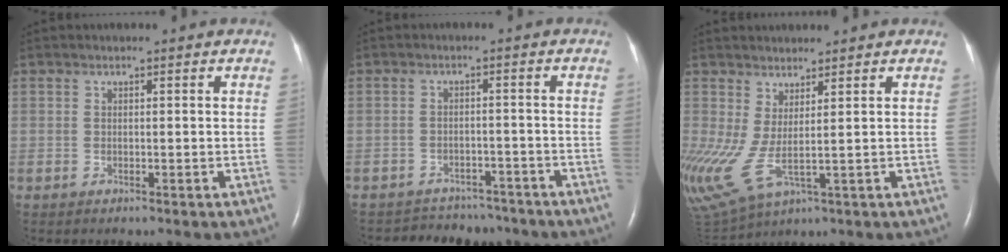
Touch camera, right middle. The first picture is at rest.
{"total": 7.7, "force": [-7.0, 3.1, 0.0], "torque": [0.001, 0.016, -0.086]}
{"total": 12.1, "force": [-0.5, 4.1, 11.4], "torque": [-0.283, -0.011, 0.012]}